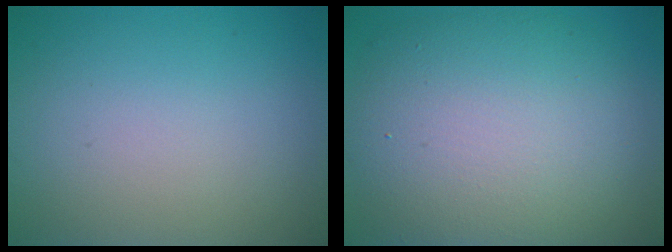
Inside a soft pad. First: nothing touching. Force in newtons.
{"total": 11.3, "press": 11.2, "slide": 0.8}